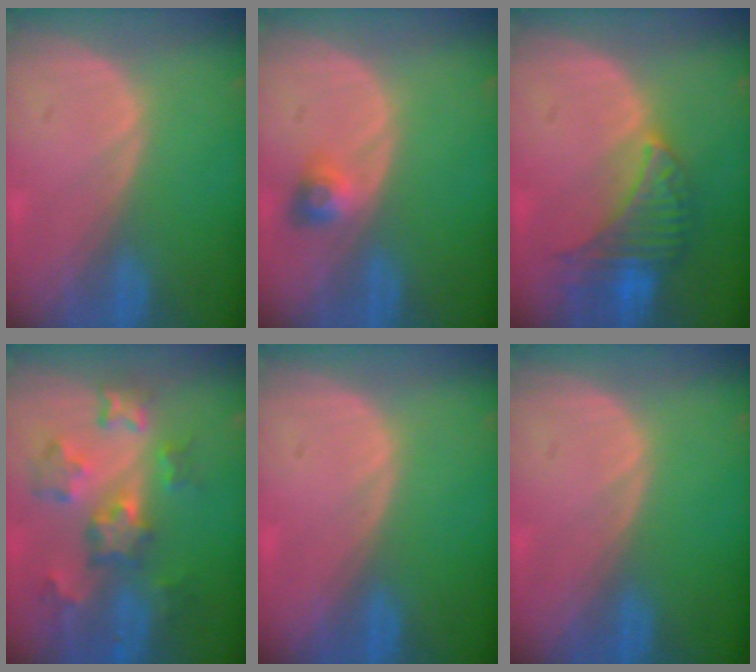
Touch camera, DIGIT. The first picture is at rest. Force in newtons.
{"total": 2.9, "press": 2.7, "slide": 1.2}
{"total": 7.0, "press": 6.8, "slide": 1.5}
{"total": 8.8, "press": 7.9, "slide": 4.0}
{"total": 0.0}
{"total": 0.0}